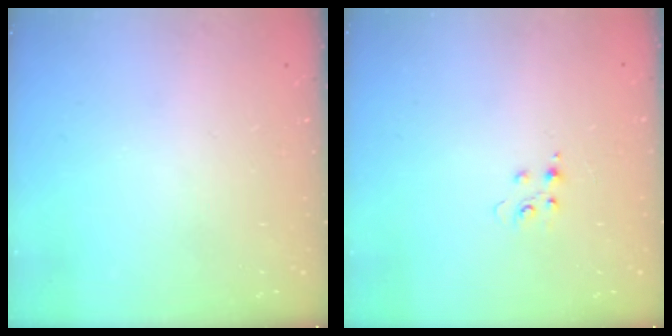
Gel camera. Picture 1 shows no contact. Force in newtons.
{"total": 3.8, "press": 3.8, "slide": 0.4}